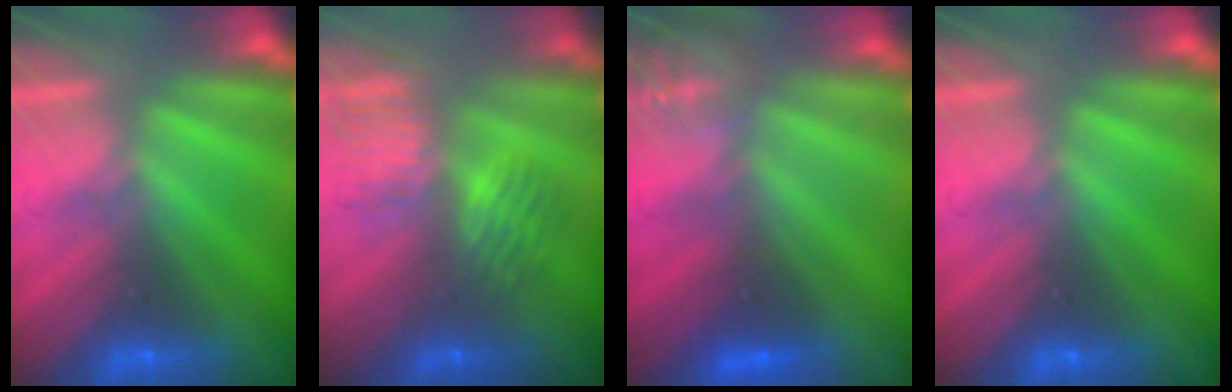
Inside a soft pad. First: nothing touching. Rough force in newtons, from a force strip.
{"total": 6.2}
{"total": 3.0}
{"total": 0.0}